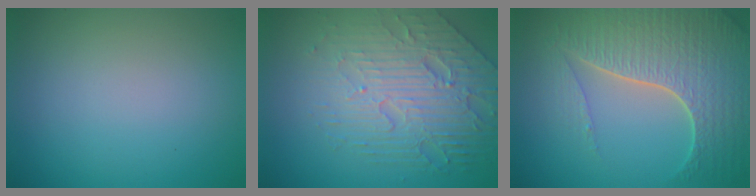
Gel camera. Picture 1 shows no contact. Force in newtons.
{"total": 7.2, "press": 5.2, "slide": 5.1}
{"total": 7.5, "press": 5.6, "slide": 5.0}